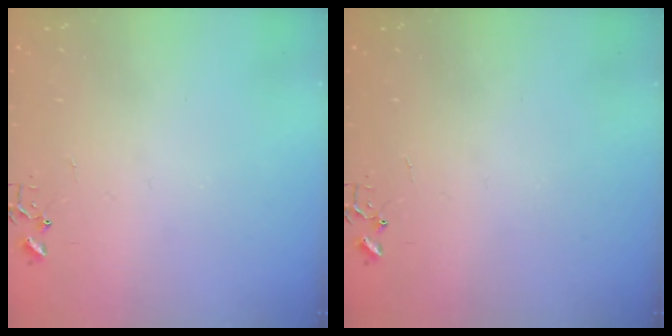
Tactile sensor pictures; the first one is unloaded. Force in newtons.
{"total": 0.0}